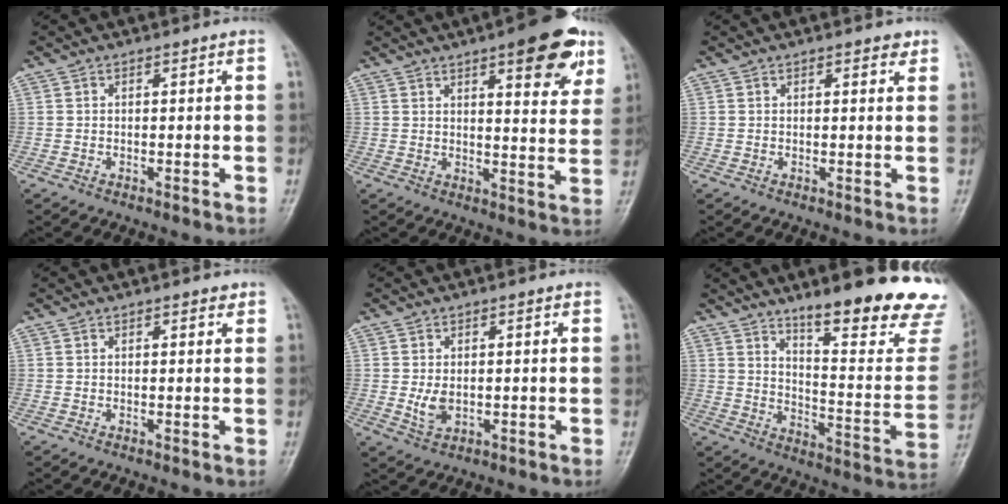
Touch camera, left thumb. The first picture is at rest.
{"total": 13.5, "force": [7.6, 4.3, 10.2], "torque": [-0.097, -0.031, 0.096]}
{"total": 1.8, "force": [1.2, 0.8, 1.0], "torque": [-0.003, -0.005, 0.012]}
{"total": 1.3, "force": [0.9, 0.6, 0.7], "torque": [-0.005, -0.003, 0.009]}
{"total": 3.3, "force": [0.1, 2.2, 2.5], "torque": [-0.042, -0.009, 0.007]}
{"total": 24.1, "force": [17.5, 5.3, 15.6], "torque": [-0.173, -0.106, 0.242]}